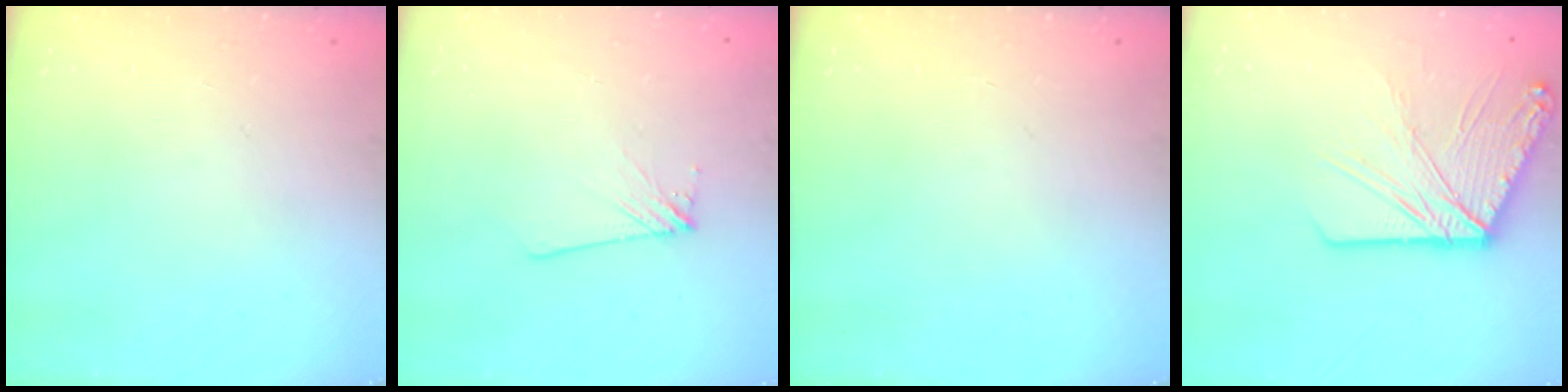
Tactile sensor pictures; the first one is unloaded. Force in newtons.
{"total": 4.3, "press": 4.2, "slide": 0.6}
{"total": 0.0}
{"total": 14.4, "press": 14.3, "slide": 2.1}